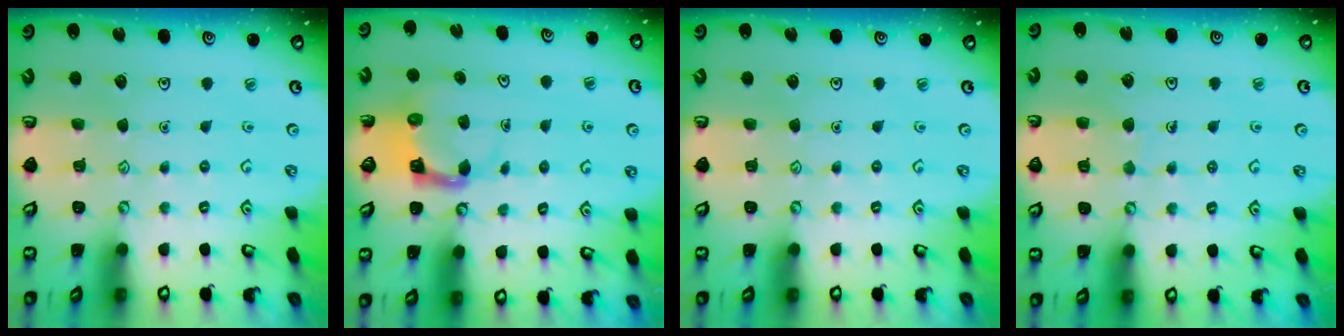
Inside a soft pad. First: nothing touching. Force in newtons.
{"total": 3.9, "press": 3.9, "slide": 0.2}
{"total": 0.0}
{"total": 4.2, "press": 4.2, "slide": 0.3}